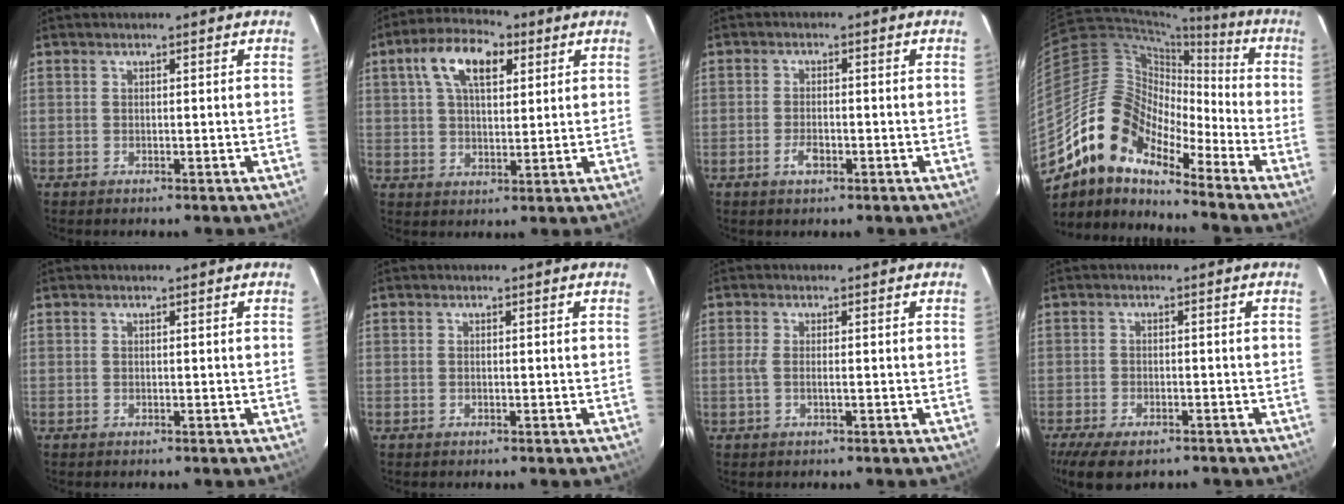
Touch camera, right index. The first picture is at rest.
{"total": 11.0, "force": [4.6, 5.5, 8.2], "torque": [-0.150, 0.032, 0.078]}
{"total": 3.0, "force": [-1.4, 1.5, 2.2], "torque": [-0.046, -0.001, -0.023]}
{"total": 15.2, "force": [-11.6, 6.2, 7.7], "torque": [-0.126, 0.008, -0.235]}
{"total": 0.0}
{"total": 0.0}
{"total": 2.3, "force": [-0.3, 0.4, 2.2], "torque": [-0.046, -0.001, -0.006]}
{"total": 9.5, "force": [-7.0, 3.8, 5.3], "torque": [-0.126, -0.032, -0.117]}